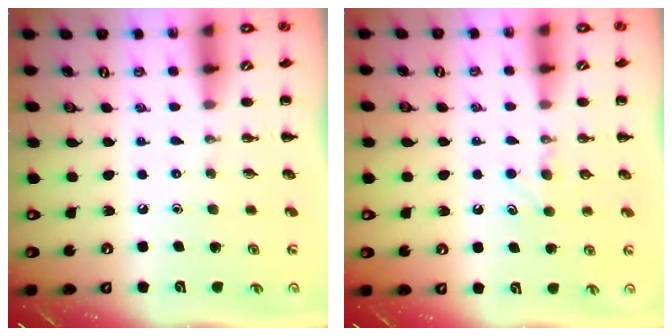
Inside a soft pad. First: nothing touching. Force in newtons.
{"total": 4.3, "press": 4.1, "slide": 1.3}